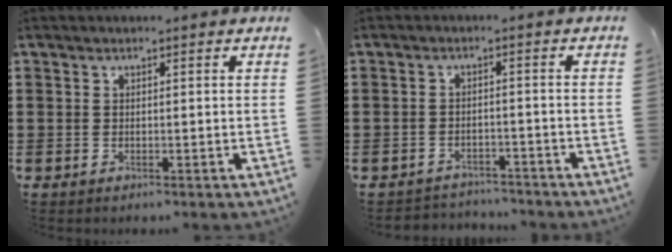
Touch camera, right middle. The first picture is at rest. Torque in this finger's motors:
{"motor_torque": [0.20, 0.04, -0.04, -0.04]}